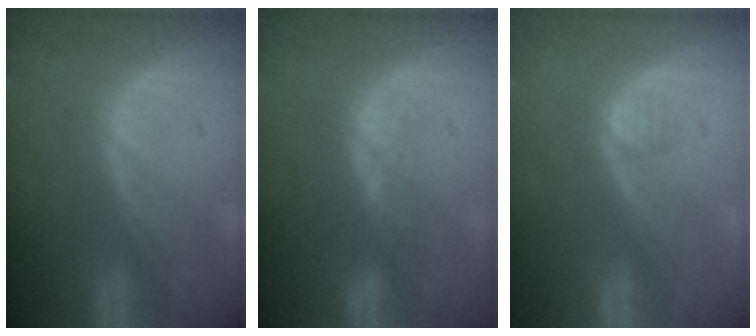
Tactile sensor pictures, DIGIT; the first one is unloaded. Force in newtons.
{"total": 4.3, "press": 3.6, "slide": 2.3}
{"total": 1.4, "press": 1.3, "slide": 0.6}